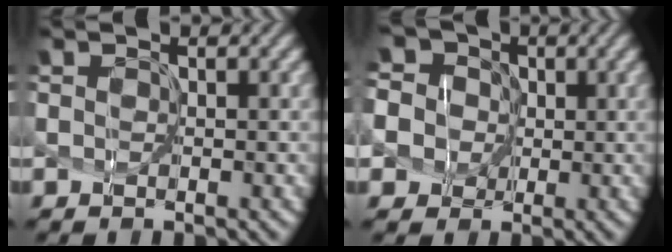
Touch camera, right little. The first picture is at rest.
{"total": 6.4, "force": [-0.4, 5.9, 2.4], "torque": [-0.069, 0.029, -0.037]}